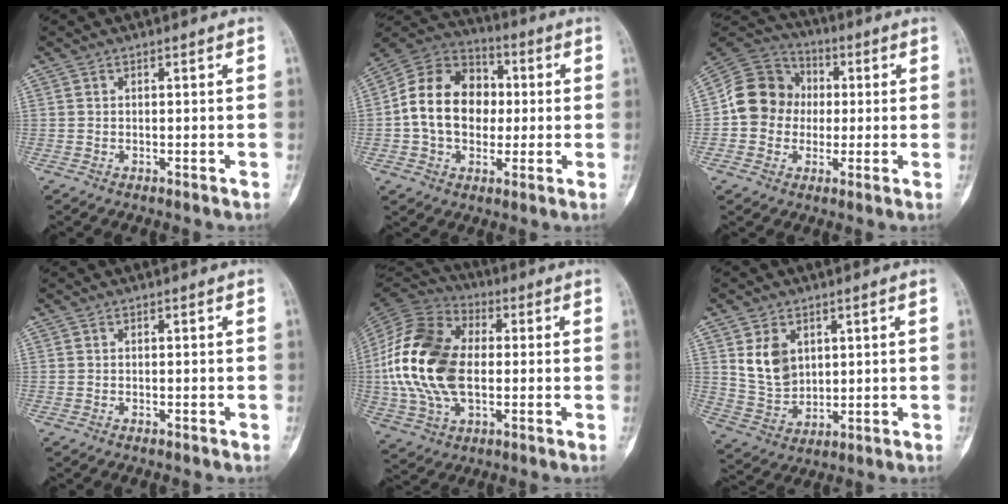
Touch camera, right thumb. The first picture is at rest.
{"total": 16.4, "force": [0.1, 12.5, 10.6], "torque": [-0.155, 0.032, -0.006]}
{"total": 12.6, "force": [0.0, 11.4, 5.3], "torque": [-0.071, 0.027, -0.008]}
{"total": 0.0}
{"total": 21.2, "force": [0.0, 13.3, 16.6], "torque": [-0.336, 0.010, 0.000]}
{"total": 8.1, "force": [2.9, 5.9, 4.7], "torque": [-0.066, -0.019, 0.069]}